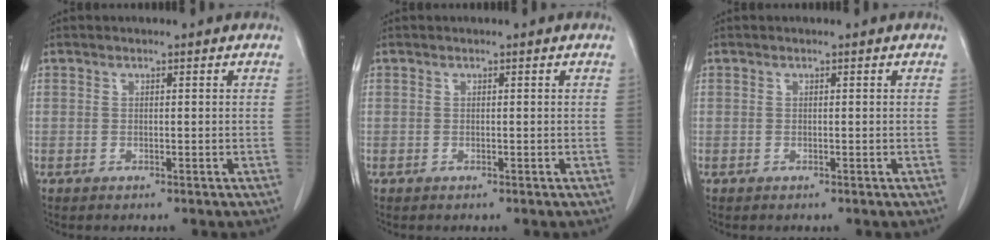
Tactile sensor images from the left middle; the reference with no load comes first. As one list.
[{"total": 0.0}, {"total": 0.0}]